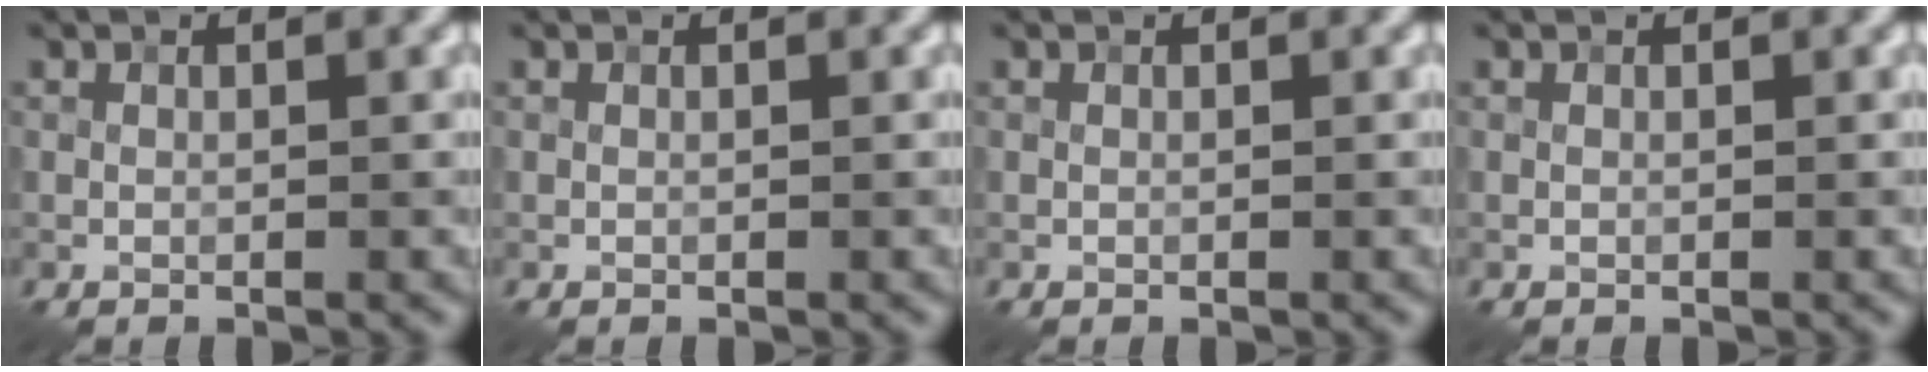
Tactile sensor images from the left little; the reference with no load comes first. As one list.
[{"total": 0.0}, {"total": 0.0}, {"total": 0.0}]